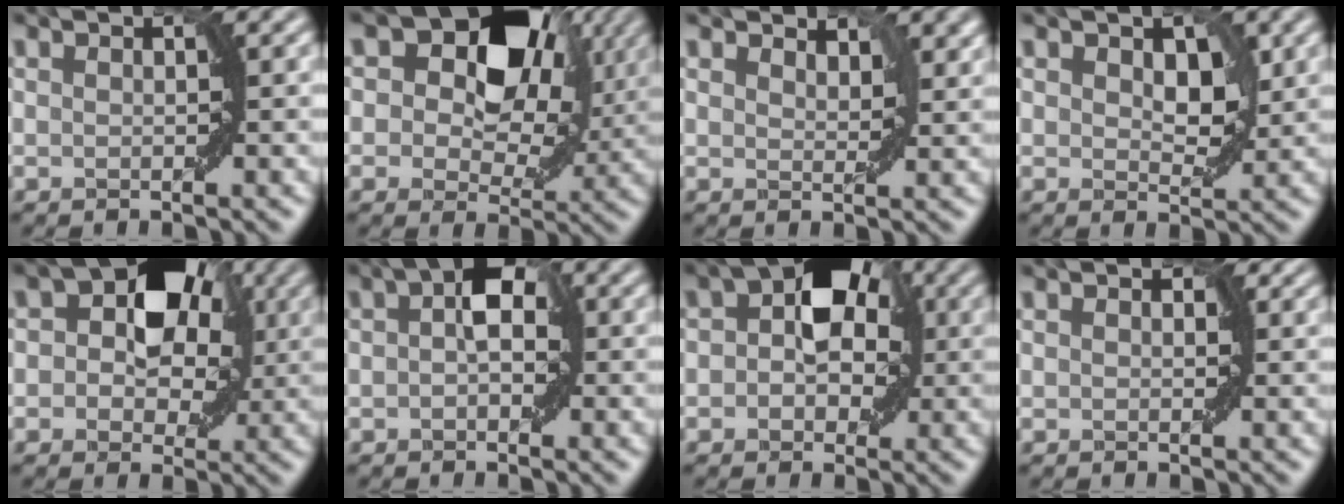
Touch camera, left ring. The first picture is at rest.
{"total": 11.8, "force": [4.2, 7.6, 8.0], "torque": [-0.100, 0.013, 0.046]}
{"total": 2.3, "force": [2.0, 0.7, 0.7], "torque": [-0.013, 0.001, 0.031]}
{"total": 3.1, "force": [0.8, 1.9, 2.3], "torque": [-0.038, -0.004, 0.016]}
{"total": 8.7, "force": [2.1, 6.1, 5.9], "torque": [-0.058, 0.030, -0.001]}
{"total": 4.0, "force": [0.7, 2.3, 3.2], "torque": [-0.040, 0.012, 0.000]}
{"total": 6.9, "force": [1.3, 4.7, 5.0], "torque": [-0.055, 0.018, 0.001]}
{"total": 1.1, "force": [0.5, 0.7, 0.7], "torque": [-0.002, -0.001, 0.005]}